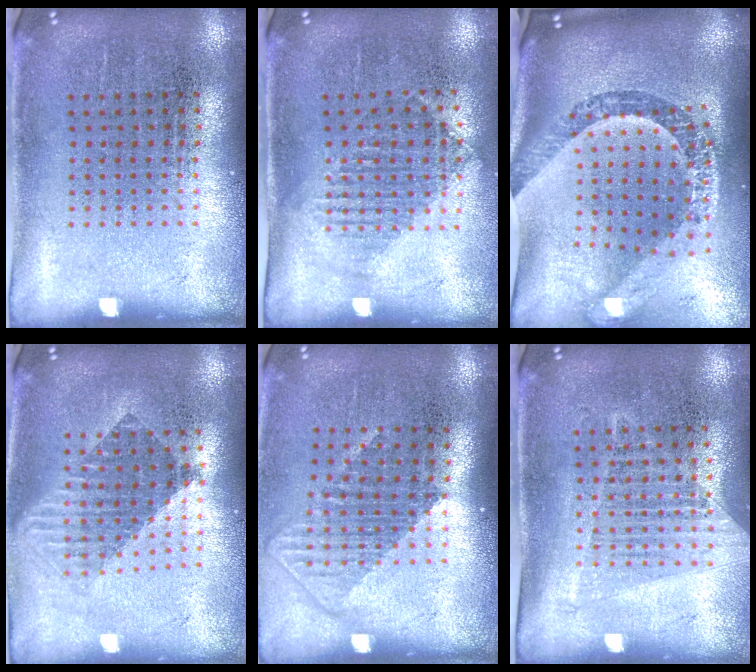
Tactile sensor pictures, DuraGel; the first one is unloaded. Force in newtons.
{"total": 1.2, "press": 1.1, "slide": 0.5}
{"total": 3.6, "press": 2.6, "slide": 2.6}
{"total": 1.7, "press": 1.4, "slide": 0.9}
{"total": 1.3, "press": 1.0, "slide": 0.8}
{"total": 1.3, "press": 1.2, "slide": 0.4}